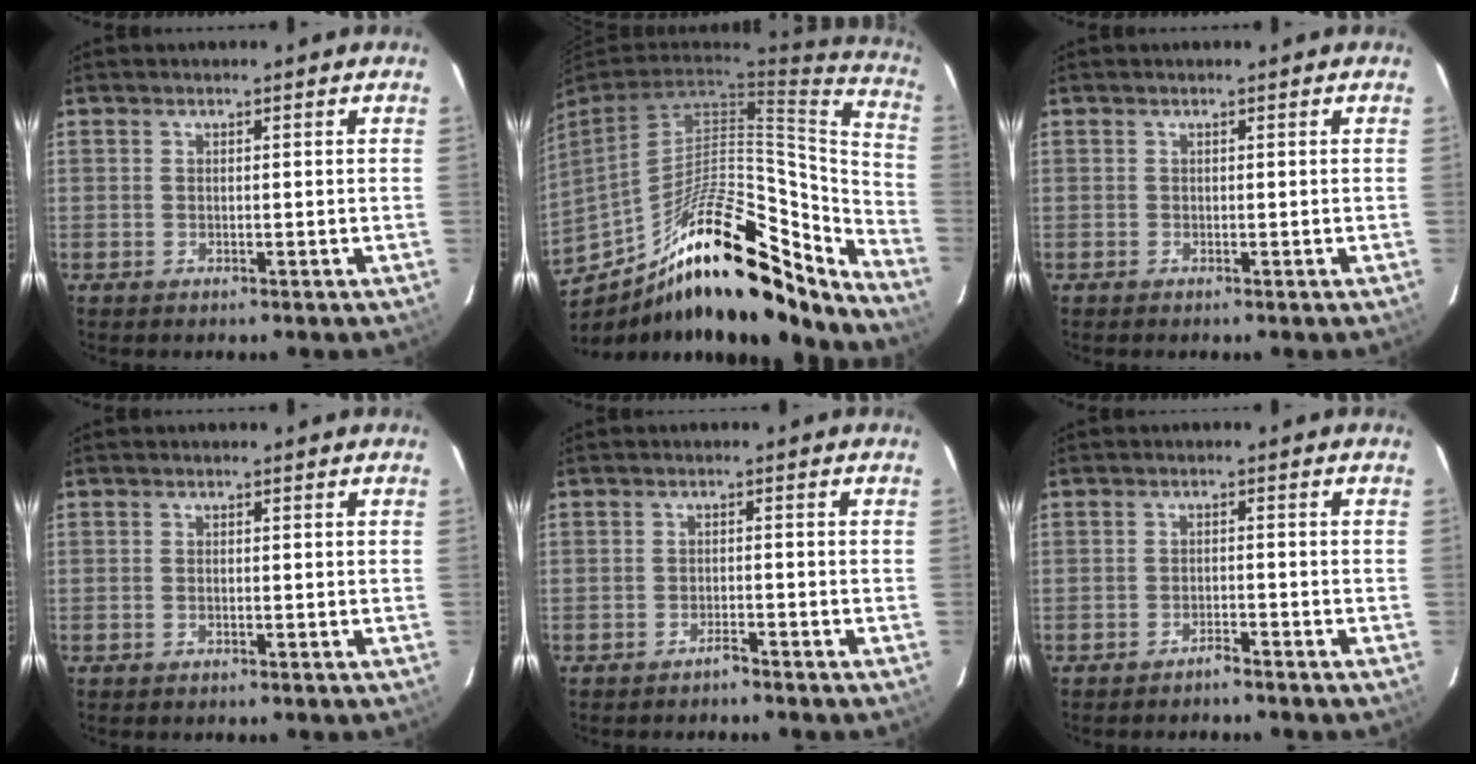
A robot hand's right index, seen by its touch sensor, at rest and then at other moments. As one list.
[{"total": 25.0, "force": [-18.5, 7.1, 15.3], "torque": [-0.210, 0.006, -0.294]}, {"total": 0.0}, {"total": 0.6, "force": [-0.1, 0.2, 0.5], "torque": [-0.012, 0.001, -0.003]}, {"total": 1.5, "force": [-1.5, 0.1, 0.3], "torque": [-0.010, 0.002, -0.023]}, {"total": 1.7, "force": [-1.7, 0.1, 0.3], "torque": [-0.014, 0.003, -0.026]}]